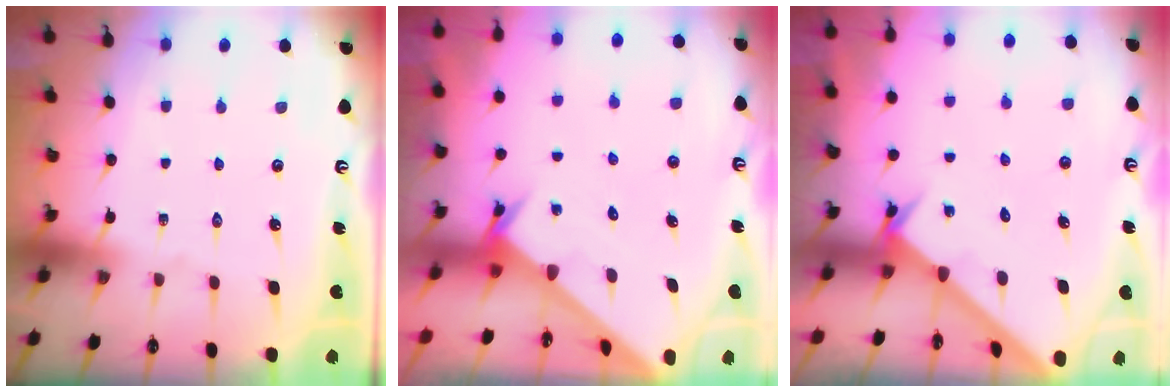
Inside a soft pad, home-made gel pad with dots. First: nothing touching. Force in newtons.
{"total": 2.4, "press": 2.4, "slide": 0.2}
{"total": 2.0, "press": 2.0, "slide": 0.2}